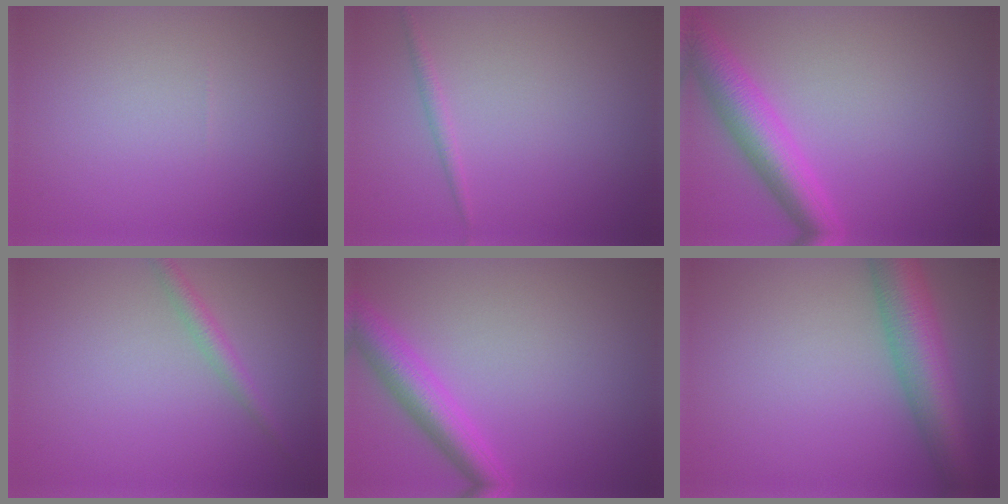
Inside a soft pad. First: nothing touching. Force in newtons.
{"total": 0.9, "press": 0.9, "slide": 0.0}
{"total": 5.3, "press": 5.3, "slide": 0.1}
{"total": 1.7, "press": 1.7, "slide": 0.1}
{"total": 4.2, "press": 4.2, "slide": 0.1}
{"total": 7.7, "press": 7.7, "slide": 0.3}